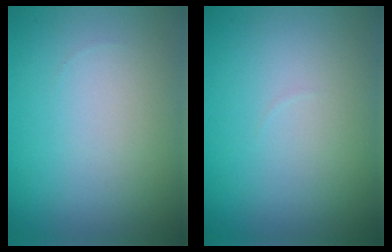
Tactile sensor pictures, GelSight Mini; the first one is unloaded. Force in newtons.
{"total": 0.0}